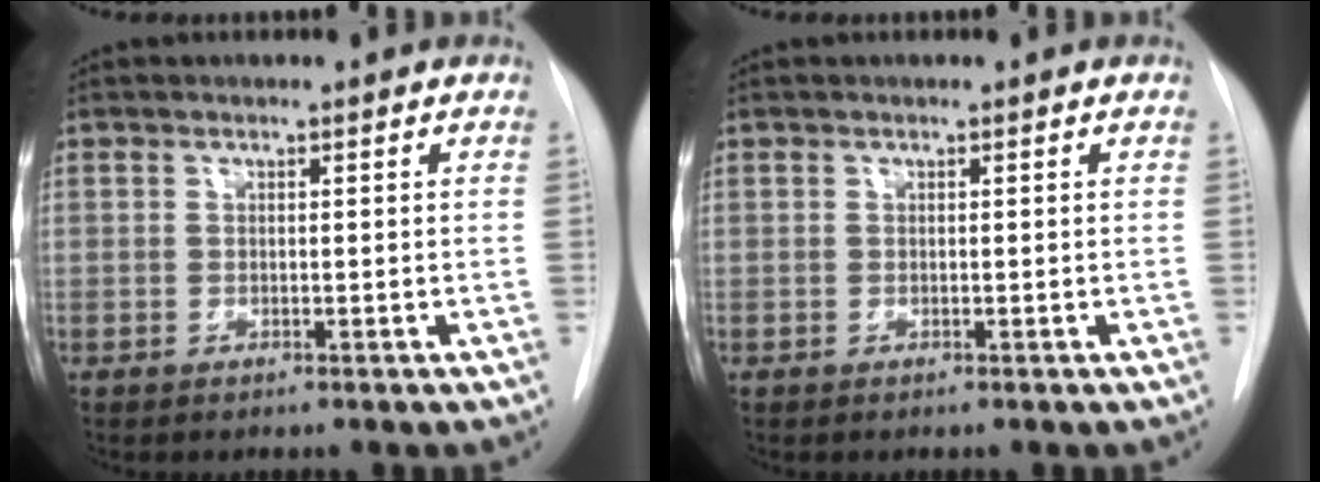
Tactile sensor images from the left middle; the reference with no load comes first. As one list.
[{"total": 0.0}]